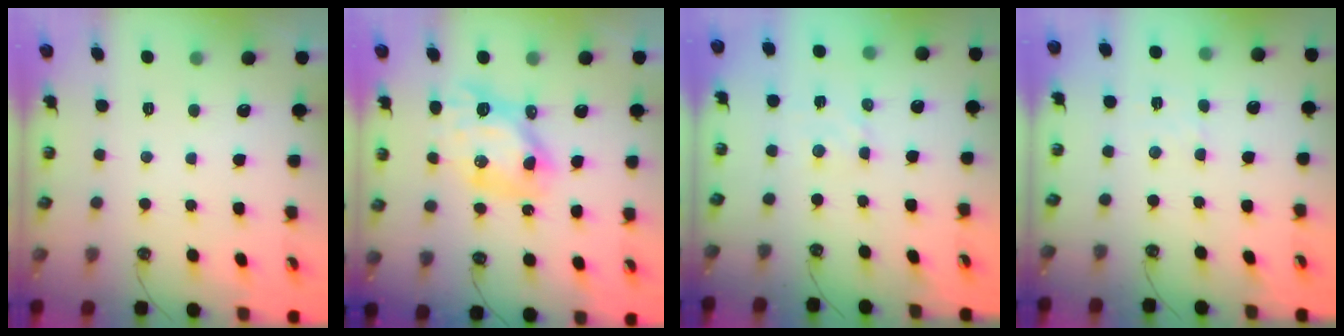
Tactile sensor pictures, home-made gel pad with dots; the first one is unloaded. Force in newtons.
{"total": 10.4, "press": 10.4, "slide": 0.8}
{"total": 2.3, "press": 2.3, "slide": 0.4}
{"total": 2.5, "press": 2.5, "slide": 0.4}